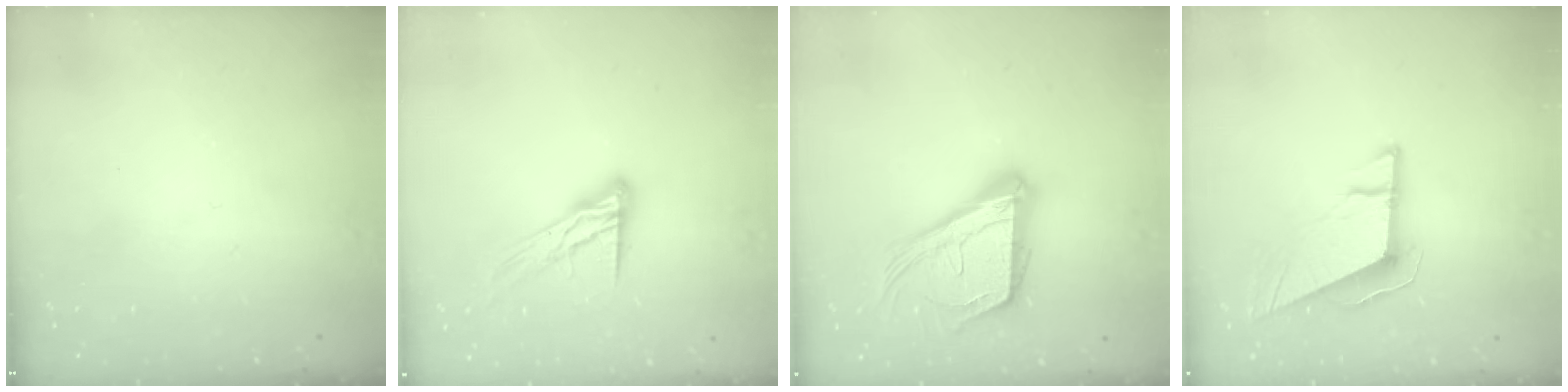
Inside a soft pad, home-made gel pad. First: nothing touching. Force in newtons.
{"total": 11.6, "press": 11.6, "slide": 0.9}
{"total": 19.7, "press": 19.6, "slide": 2.3}
{"total": 9.9, "press": 9.7, "slide": 2.0}